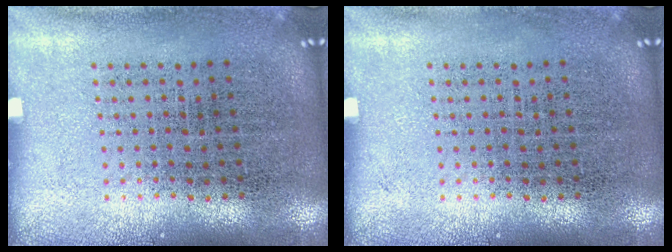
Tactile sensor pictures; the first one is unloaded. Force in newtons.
{"total": 0.0}